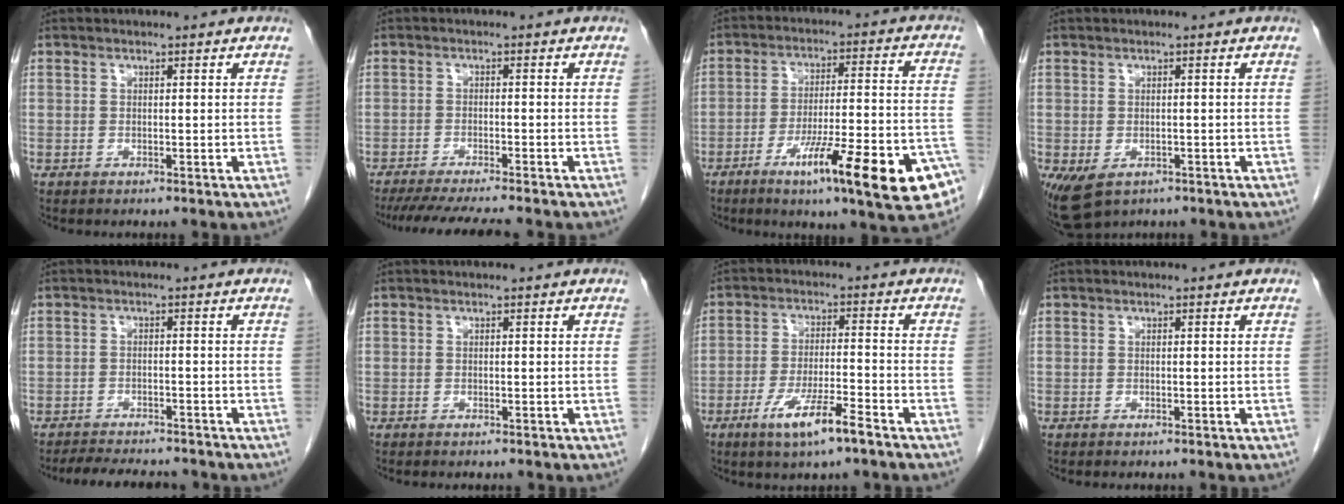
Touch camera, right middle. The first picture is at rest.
{"total": 10.3, "force": [-9.0, 0.0, 4.9], "torque": [-0.062, -0.021, -0.138]}
{"total": 18.3, "force": [-9.7, 1.7, 15.5], "torque": [-0.185, -0.004, -0.140]}
{"total": 4.8, "force": [-2.5, 3.2, 2.6], "torque": [-0.042, -0.008, -0.032]}
{"total": 8.1, "force": [-7.5, 1.6, 2.7], "torque": [-0.041, -0.004, -0.106]}
{"total": 0.9, "force": [-0.8, 0.2, 0.3], "torque": [-0.008, -0.002, -0.010]}
{"total": 7.7, "force": [-4.8, 0.6, 6.0], "torque": [-0.114, -0.011, -0.085]}
{"total": 0.6, "force": [-0.5, 0.1, 0.2], "torque": [-0.006, -0.002, -0.009]}